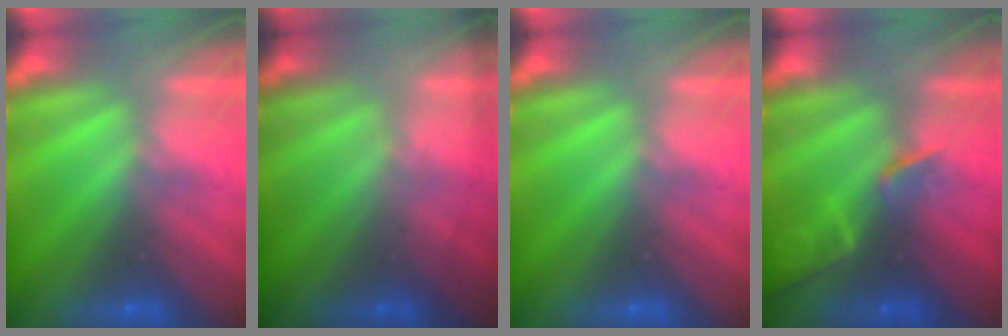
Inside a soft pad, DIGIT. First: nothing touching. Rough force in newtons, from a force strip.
{"total": 1.8}
{"total": 0.0}
{"total": 2.1}